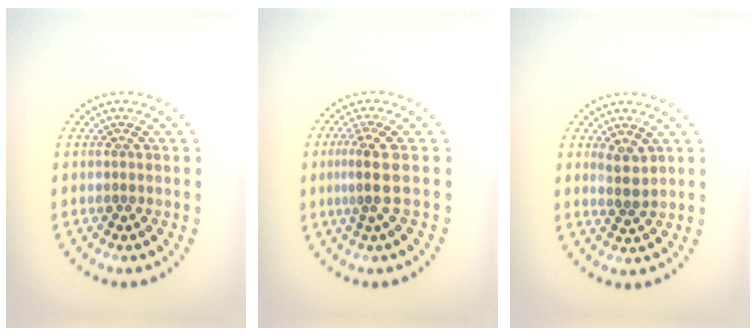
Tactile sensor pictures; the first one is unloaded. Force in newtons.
{"total": 2.4, "press": 2.0, "slide": 1.4}
{"total": 1.7, "press": 1.5, "slide": 0.9}